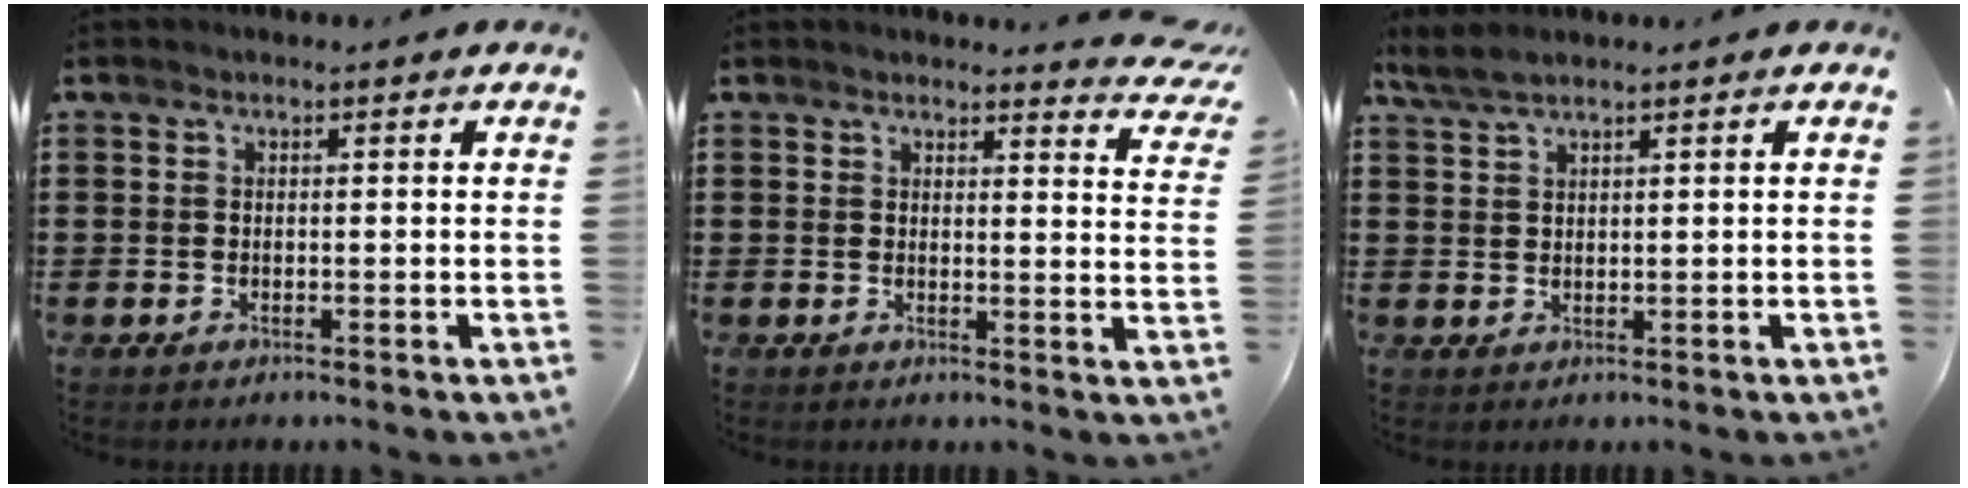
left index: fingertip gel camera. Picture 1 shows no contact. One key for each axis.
{"total": 3.0, "fx": 2.9, "fy": 0.0, "fz": 0.7, "tx": -0.010, "ty": -0.019, "tz": 0.049}
{"total": 2.3, "fx": 1.8, "fy": 0.4, "fz": 1.4, "tx": -0.032, "ty": 0.002, "tz": 0.034}